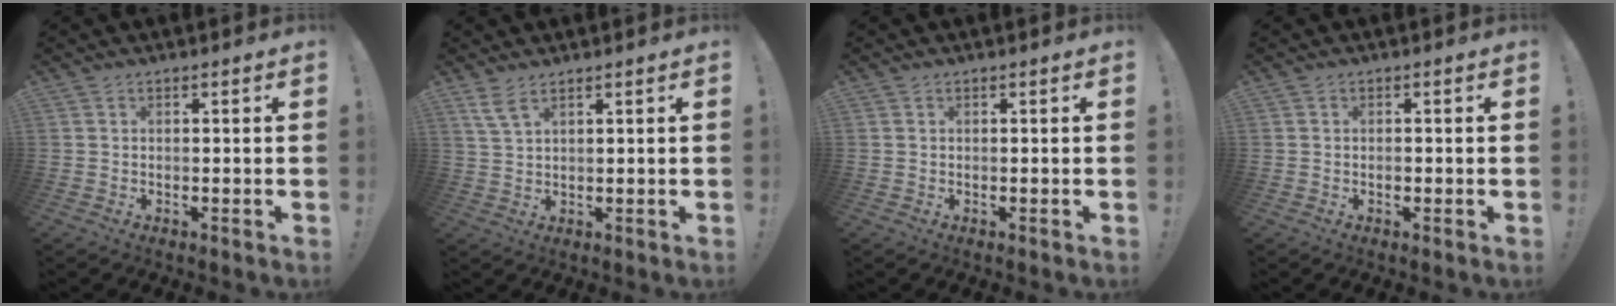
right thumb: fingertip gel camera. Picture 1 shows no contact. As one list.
[{"total": 4.6, "force": [3.1, 1.0, 3.3], "torque": [-0.071, -0.008, 0.057]}, {"total": 0.0}, {"total": 1.0, "force": [-0.6, 0.6, 0.5], "torque": [-0.008, 0.003, -0.012]}]